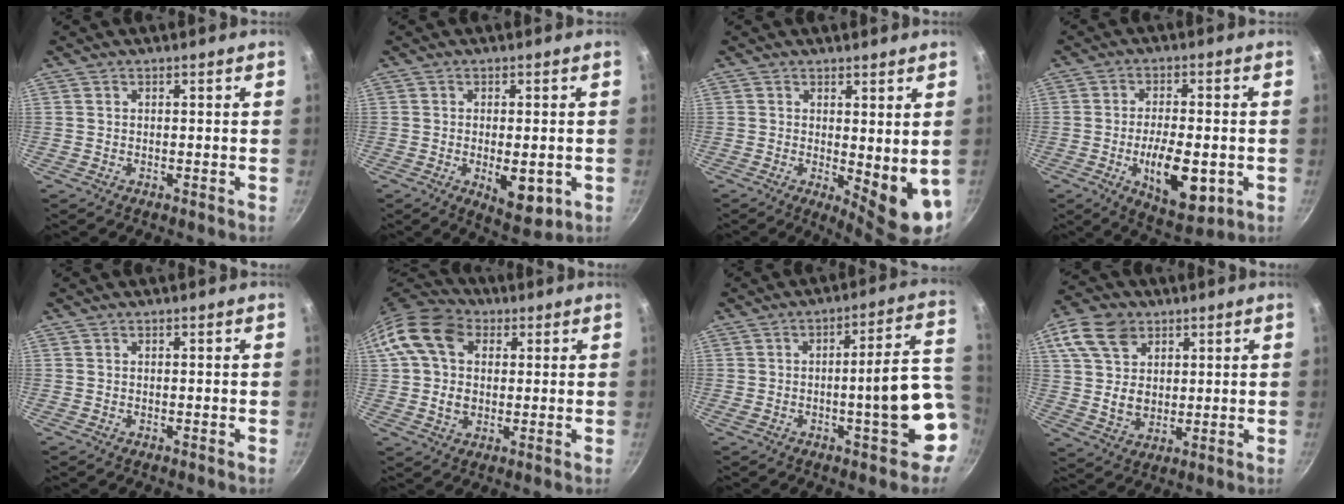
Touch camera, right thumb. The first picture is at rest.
{"total": 8.1, "force": [-1.9, 3.6, 7.0], "torque": [-0.085, -0.008, -0.016]}
{"total": 8.6, "force": [0.4, 3.1, 8.0], "torque": [-0.094, -0.022, 0.014]}
{"total": 12.8, "force": [-3.1, 5.7, 11.1], "torque": [-0.162, 0.001, -0.037]}
{"total": 0.0}
{"total": 14.6, "force": [3.5, 10.9, 9.1], "torque": [-0.159, 0.016, 0.051]}
{"total": 14.3, "force": [-3.1, 3.9, 13.4], "torque": [-0.144, 0.038, -0.038]}
{"total": 12.6, "force": [5.3, 9.3, 6.7], "torque": [-0.104, -0.011, 0.098]}